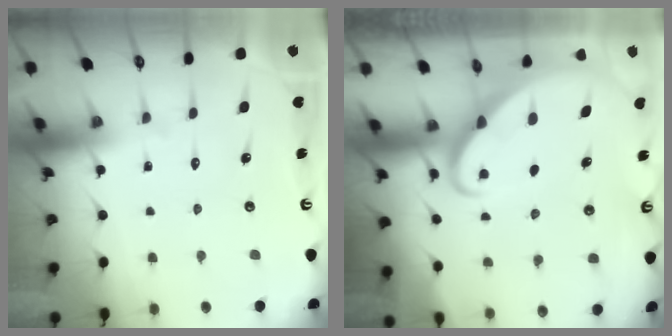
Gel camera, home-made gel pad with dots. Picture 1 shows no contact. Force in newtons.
{"total": 2.4, "press": 2.4, "slide": 0.3}